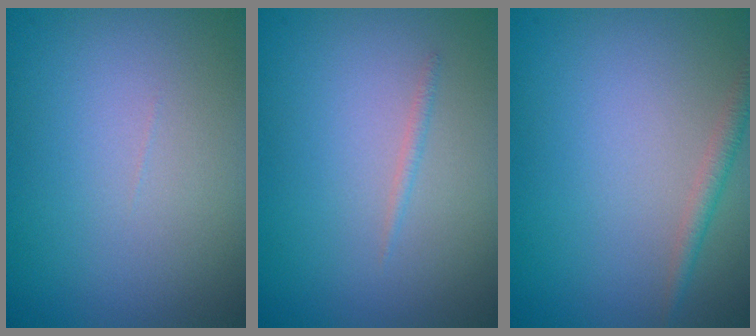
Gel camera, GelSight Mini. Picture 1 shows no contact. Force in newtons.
{"total": 0.5, "press": 0.5, "slide": 0.0}
{"total": 1.5, "press": 1.5, "slide": 0.0}